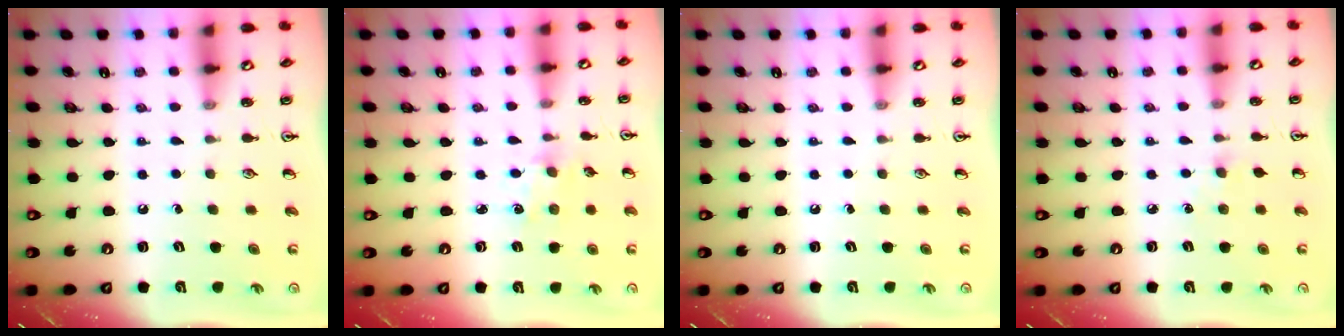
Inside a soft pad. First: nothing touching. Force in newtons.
{"total": 3.4, "press": 3.3, "slide": 0.5}
{"total": 0.0}
{"total": 4.2, "press": 4.1, "slide": 0.6}